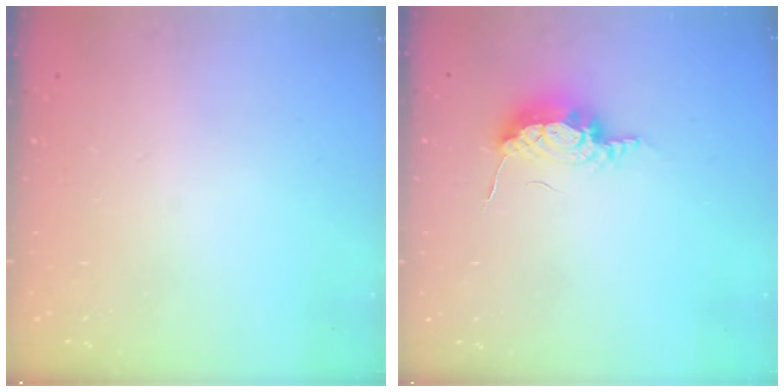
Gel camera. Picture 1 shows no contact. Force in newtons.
{"total": 7.4, "press": 7.3, "slide": 0.8}